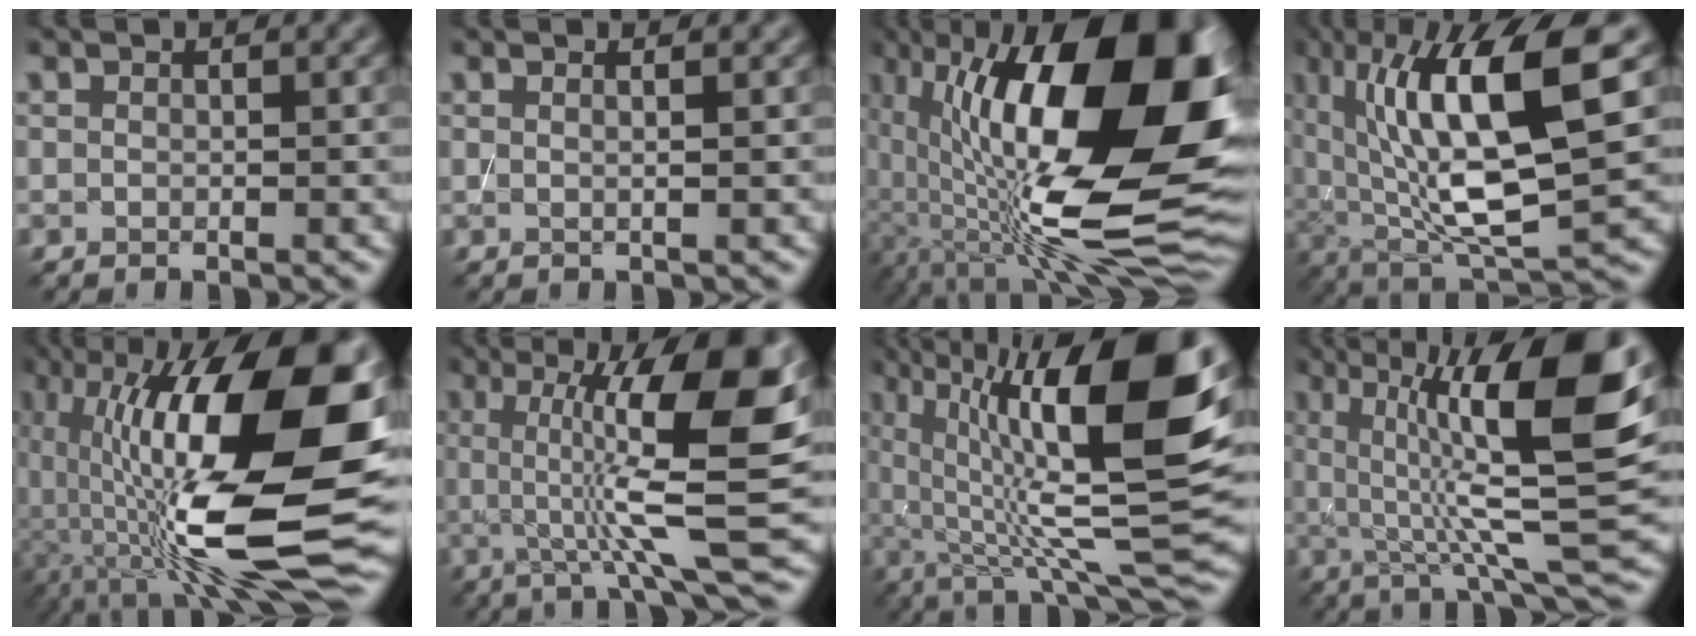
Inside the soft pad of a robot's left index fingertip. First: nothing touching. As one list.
[{"total": 1.3, "force": [0.5, 0.6, 1.1], "torque": [-0.010, 0.000, -0.005]}, {"total": 20.2, "force": [2.1, 8.6, 18.2], "torque": [-0.301, 0.006, 0.039]}, {"total": 13.6, "force": [3.7, 4.0, 12.4], "torque": [-0.211, 0.000, 0.071]}, {"total": 18.6, "force": [-1.0, 6.8, 17.3], "torque": [-0.291, 0.019, -0.033]}, {"total": 12.2, "force": [1.6, 2.7, 11.8], "torque": [-0.180, 0.001, 0.029]}, {"total": 16.5, "force": [3.9, 4.4, 15.5], "torque": [-0.253, 0.000, 0.065]}, {"total": 13.8, "force": [3.1, 3.2, 13.1], "torque": [-0.210, 0.012, 0.052]}]